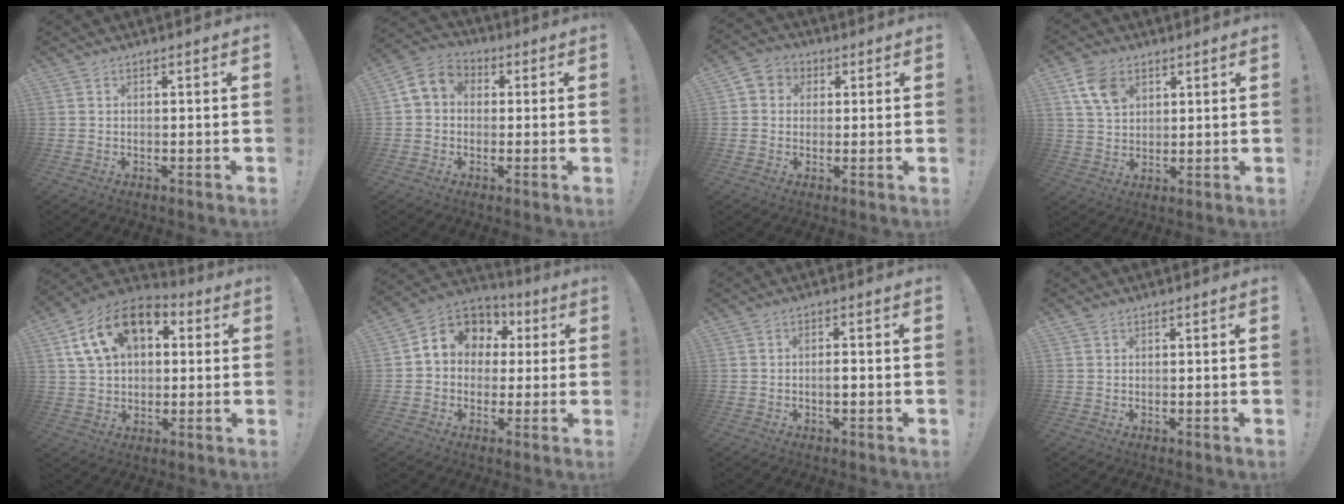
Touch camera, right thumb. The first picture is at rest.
{"total": 7.5, "force": [1.1, 6.3, 3.9], "torque": [-0.069, 0.009, 0.026]}
{"total": 5.1, "force": [-0.1, 4.8, 1.7], "torque": [-0.021, 0.013, 0.001]}
{"total": 9.5, "force": [4.5, 6.7, 5.0], "torque": [-0.091, -0.005, 0.092]}
{"total": 17.4, "force": [6.7, 11.7, 11.0], "torque": [-0.174, -0.010, 0.127]}
{"total": 10.6, "force": [2.9, 9.2, 4.3], "torque": [-0.065, -0.010, 0.061]}
{"total": 2.1, "force": [-0.6, 0.7, 1.9], "torque": [-0.027, 0.002, -0.013]}
{"total": 0.6, "force": [0.5, 0.3, 0.2], "torque": [-0.003, -0.001, 0.010]}